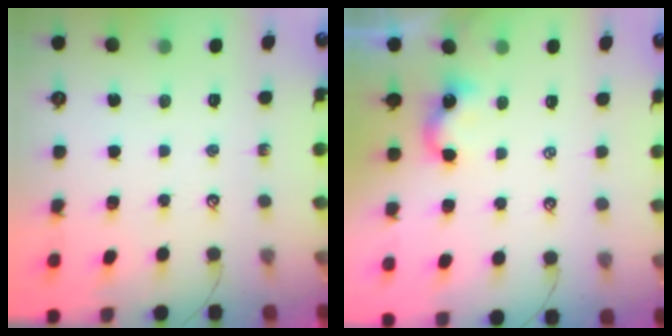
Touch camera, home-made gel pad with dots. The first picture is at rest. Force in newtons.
{"total": 1.8, "press": 1.8, "slide": 0.3}